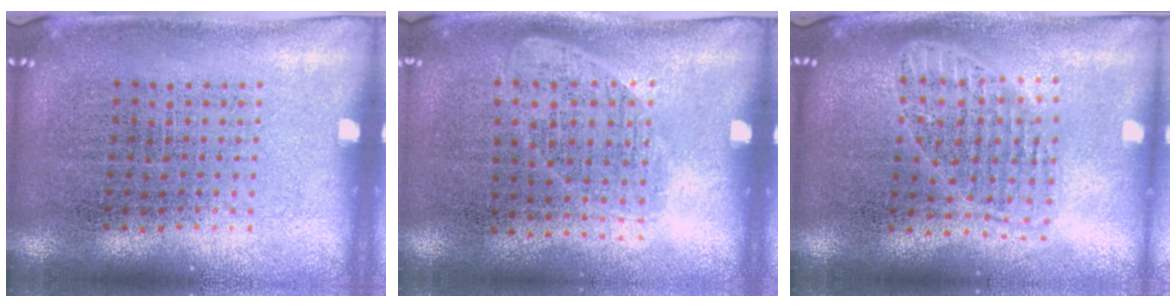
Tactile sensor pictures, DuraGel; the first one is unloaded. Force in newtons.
{"total": 1.2, "press": 1.0, "slide": 0.6}
{"total": 1.7, "press": 1.4, "slide": 0.9}